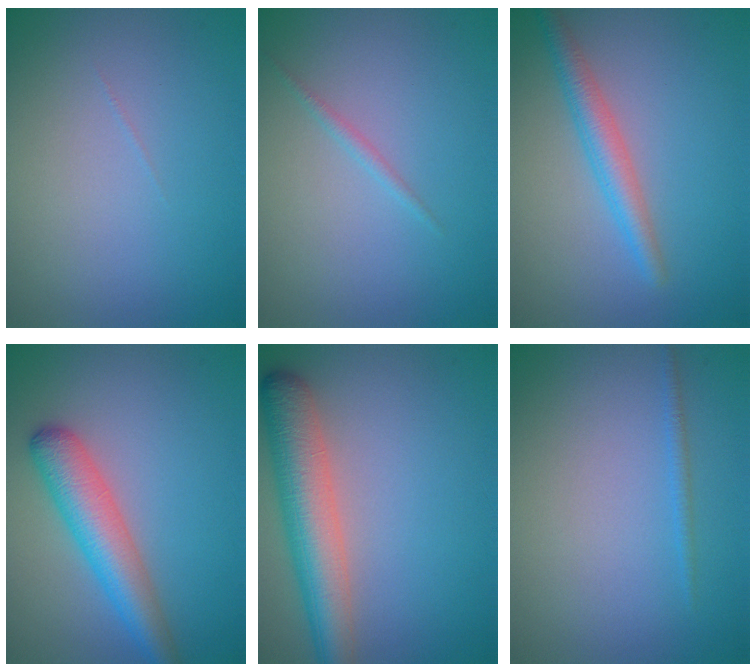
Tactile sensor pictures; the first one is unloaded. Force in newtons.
{"total": 0.7, "press": 0.7, "slide": 0.1}
{"total": 2.8, "press": 2.8, "slide": 0.0}
{"total": 4.7, "press": 4.6, "slide": 0.1}
{"total": 6.2, "press": 6.2, "slide": 0.4}
{"total": 0.8, "press": 0.8, "slide": 0.1}